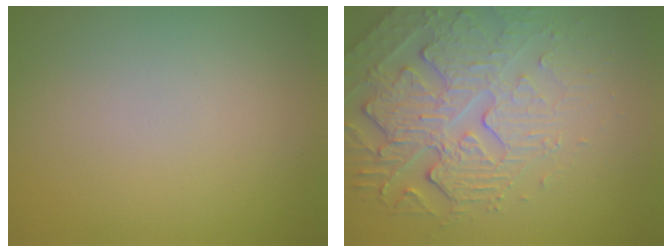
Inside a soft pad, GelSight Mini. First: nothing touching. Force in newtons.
{"total": 5.2, "press": 4.7, "slide": 2.2}